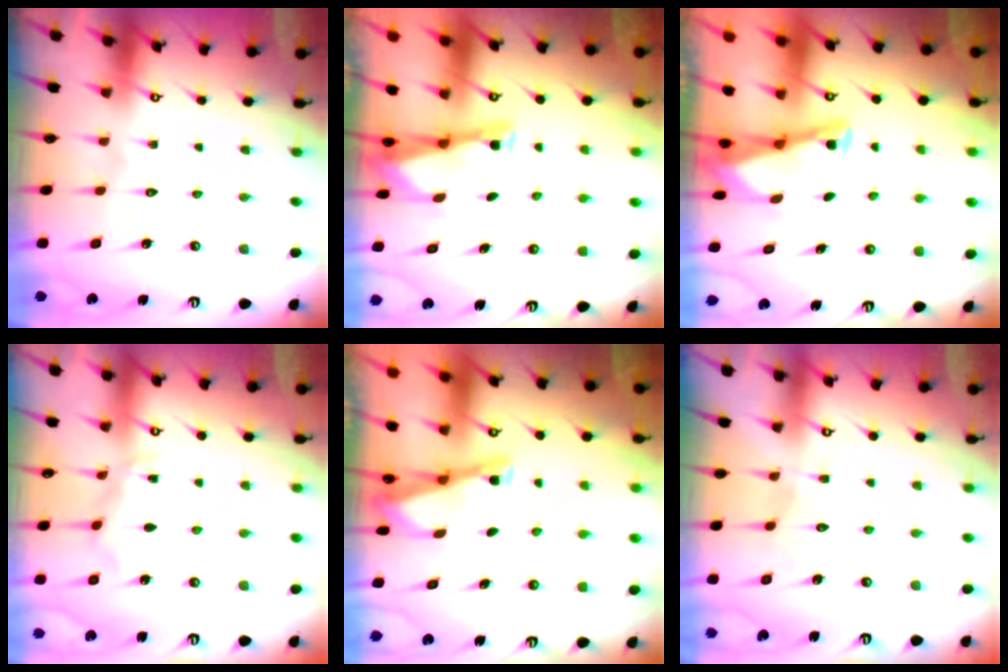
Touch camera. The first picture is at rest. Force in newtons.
{"total": 2.8, "press": 2.8, "slide": 0.1}
{"total": 3.0, "press": 3.0, "slide": 0.4}
{"total": 5.0, "press": 5.0, "slide": 0.6}
{"total": 2.9, "press": 2.9, "slide": 0.3}
{"total": 3.7, "press": 3.7, "slide": 0.4}